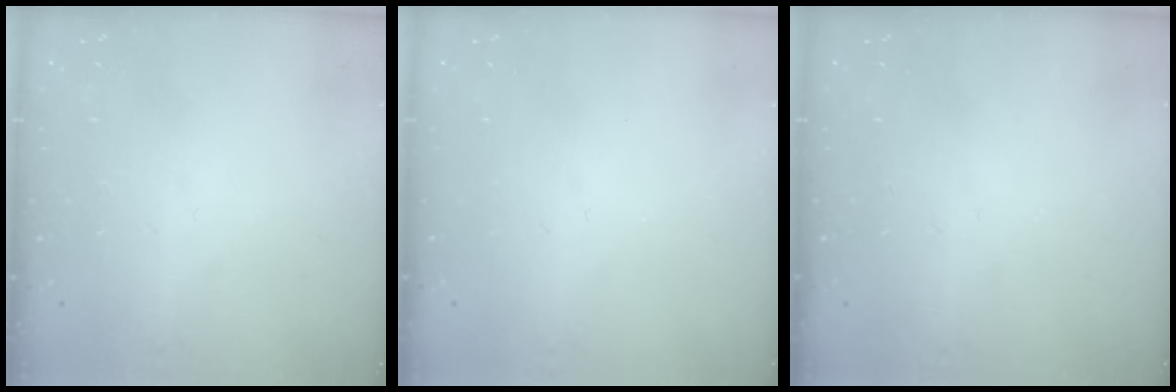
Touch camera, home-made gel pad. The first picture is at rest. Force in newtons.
{"total": 0.0}
{"total": 0.0}